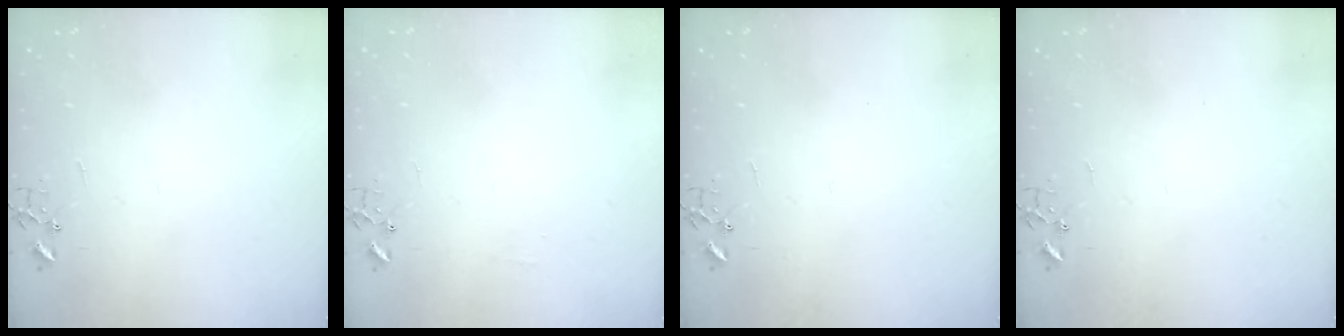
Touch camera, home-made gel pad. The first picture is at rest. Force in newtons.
{"total": 3.9, "press": 3.8, "slide": 0.6}
{"total": 0.0}
{"total": 0.0}